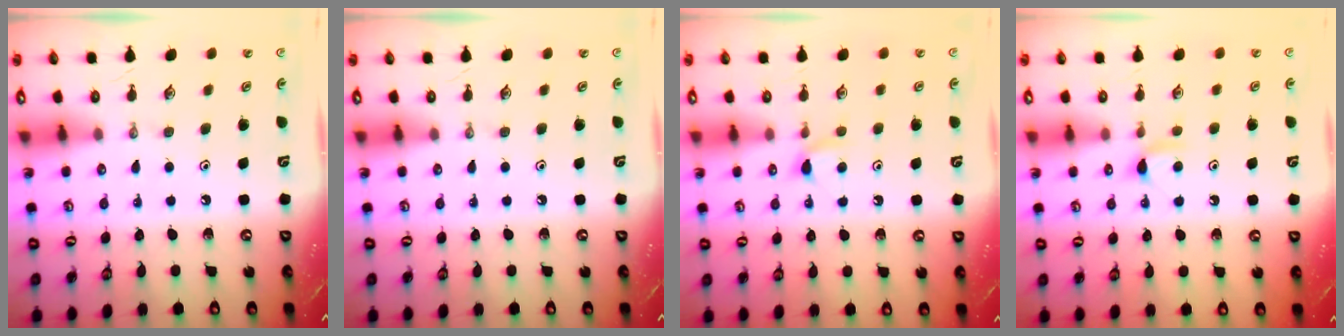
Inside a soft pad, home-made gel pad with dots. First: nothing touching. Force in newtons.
{"total": 0.0}
{"total": 5.0, "press": 5.0, "slide": 0.5}
{"total": 6.0, "press": 6.0, "slide": 0.7}